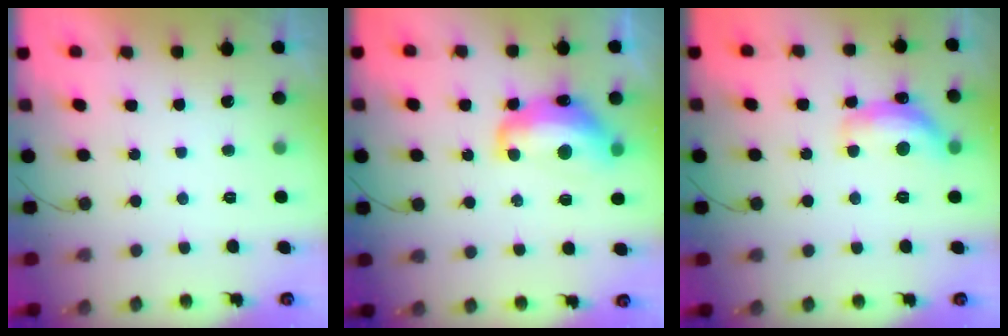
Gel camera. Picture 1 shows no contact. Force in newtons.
{"total": 14.0, "press": 14.0, "slide": 1.1}
{"total": 14.2, "press": 14.2, "slide": 1.0}